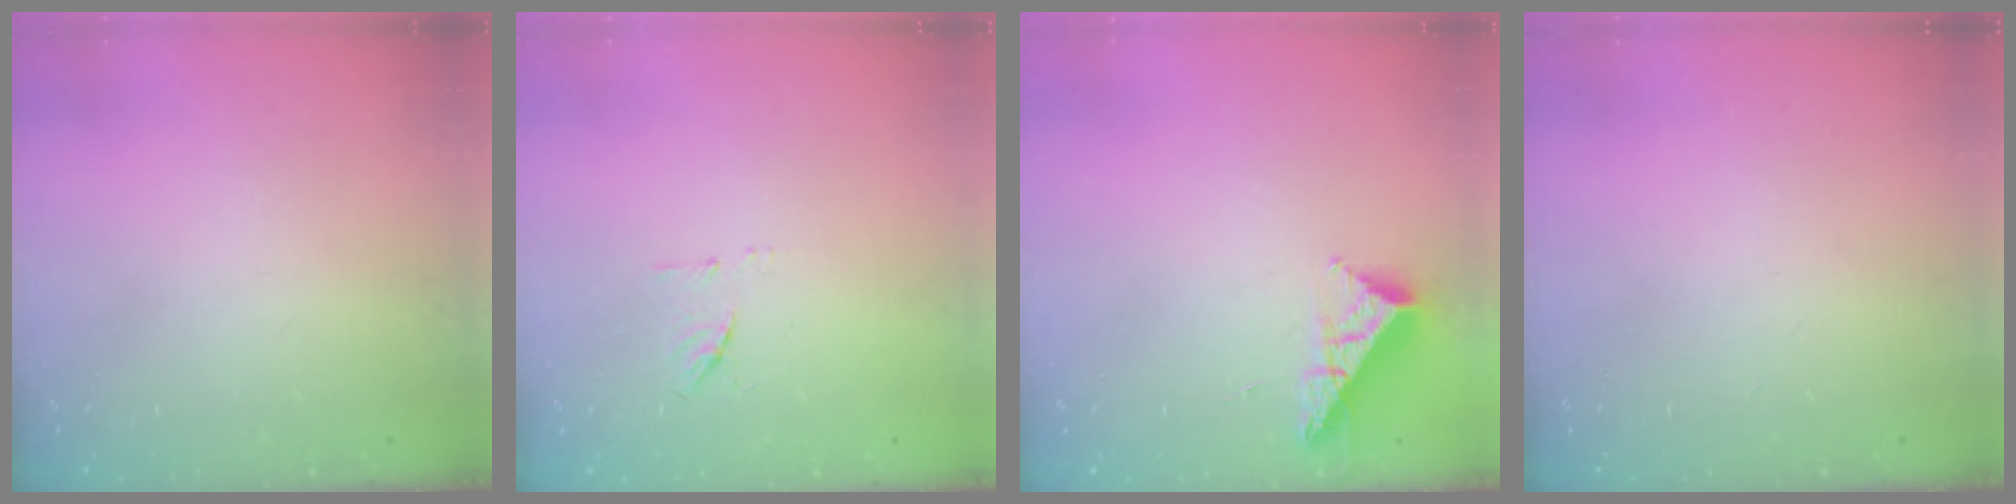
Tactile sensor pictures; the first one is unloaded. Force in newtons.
{"total": 6.8, "press": 6.6, "slide": 1.2}
{"total": 8.9, "press": 8.9, "slide": 0.3}
{"total": 0.0}